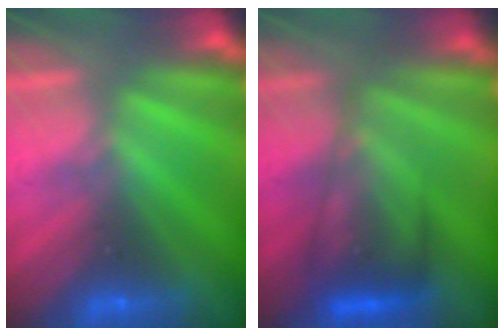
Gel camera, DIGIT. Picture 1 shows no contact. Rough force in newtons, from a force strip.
{"total": 6.3}